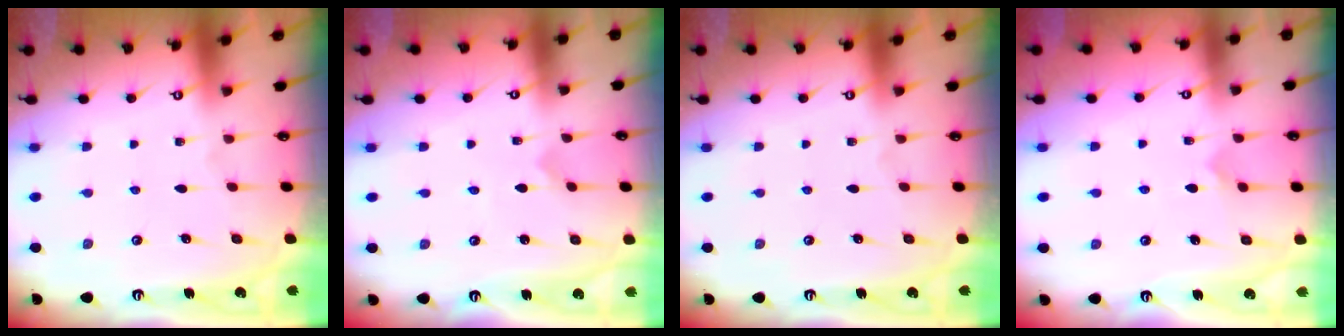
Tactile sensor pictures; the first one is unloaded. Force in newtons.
{"total": 0.0}
{"total": 0.0}
{"total": 3.8, "press": 3.8, "slide": 0.2}